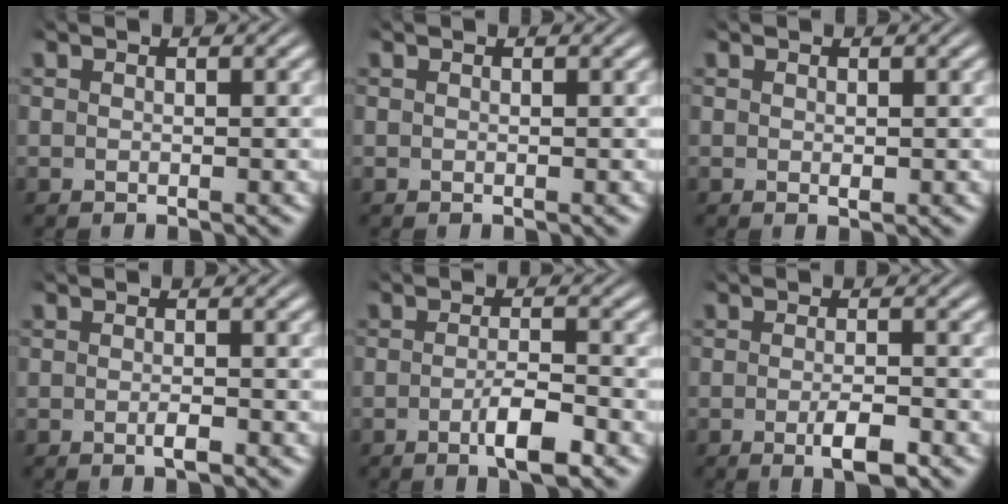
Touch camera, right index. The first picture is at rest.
{"total": 0.0}
{"total": 0.7, "force": [0.0, 0.5, 0.5], "torque": [-0.010, -0.004, 0.002]}
{"total": 1.2, "force": [-0.7, 0.5, 0.9], "torque": [-0.016, 0.005, -0.019]}
{"total": 3.5, "force": [-1.7, 0.5, 3.0], "torque": [-0.048, -0.007, -0.031]}
{"total": 3.1, "force": [-1.6, 0.9, 2.6], "torque": [-0.042, -0.005, -0.028]}